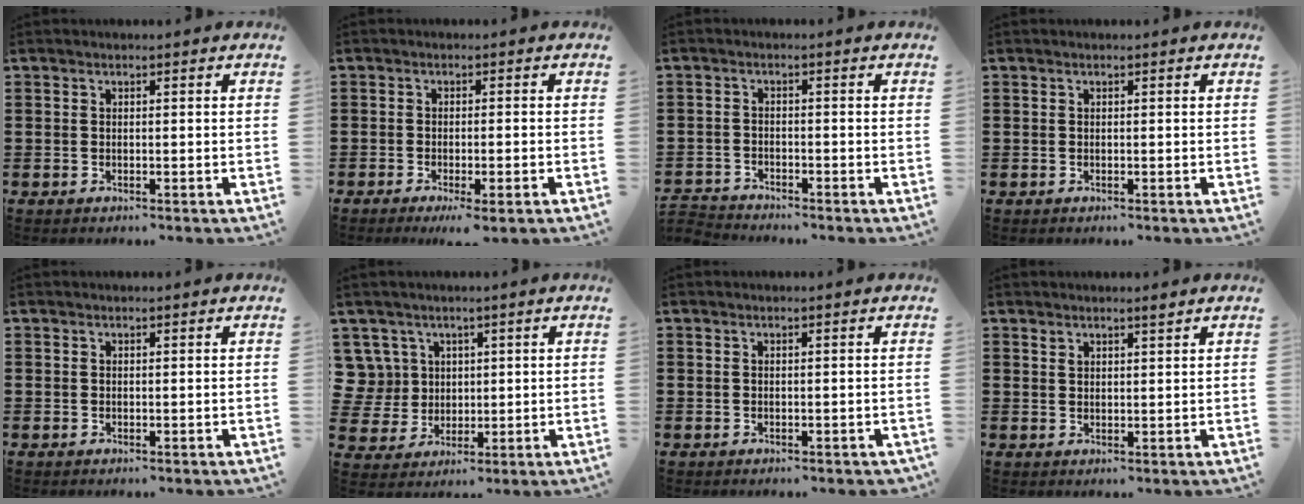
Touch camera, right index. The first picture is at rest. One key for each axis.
{"total": 1.8, "fx": -1.3, "fy": -0.1, "fz": 1.3, "tx": -0.021, "ty": -0.002, "tz": -0.024}
{"total": 2.3, "fx": -2.2, "fy": 0.4, "fz": -0.3, "tx": -0.003, "ty": 0.001, "tz": -0.050}
{"total": 0.0}
{"total": 0.0}
{"total": 6.6, "fx": 2.1, "fy": 6.1, "fz": 1.0, "tx": -0.062, "ty": 0.012, "tz": 0.043}
{"total": 0.0}
{"total": 1.7, "fx": 1.5, "fy": 0.2, "fz": 0.8, "tx": -0.016, "ty": 0.000, "tz": 0.026}